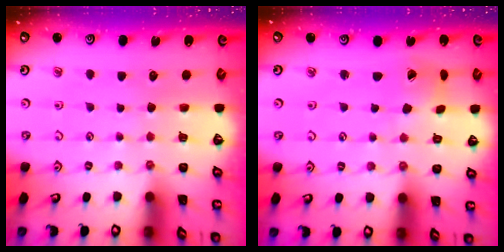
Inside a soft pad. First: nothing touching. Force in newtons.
{"total": 2.7, "press": 2.6, "slide": 0.4}